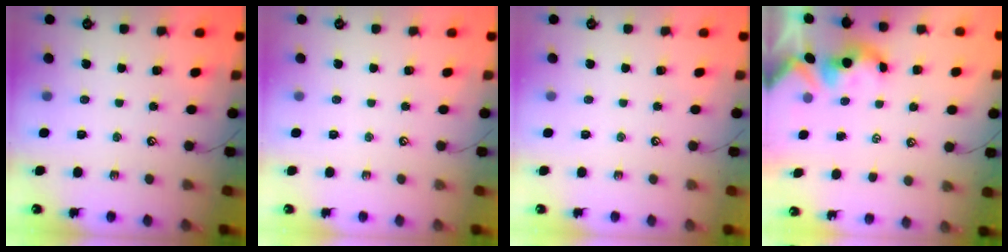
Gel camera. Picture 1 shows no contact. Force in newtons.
{"total": 0.0}
{"total": 0.0}
{"total": 0.5, "press": 0.4, "slide": 0.4}